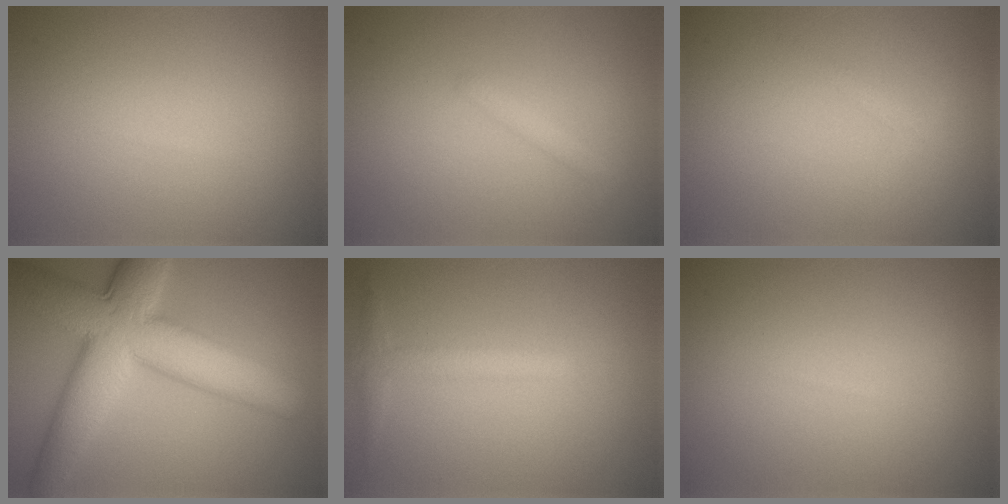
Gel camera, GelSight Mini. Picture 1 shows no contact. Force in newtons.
{"total": 0.9, "press": 0.9, "slide": 0.0}
{"total": 1.0, "press": 1.0, "slide": 0.1}
{"total": 11.3, "press": 11.3, "slide": 0.1}
{"total": 2.0, "press": 2.0, "slide": 0.1}
{"total": 0.0}